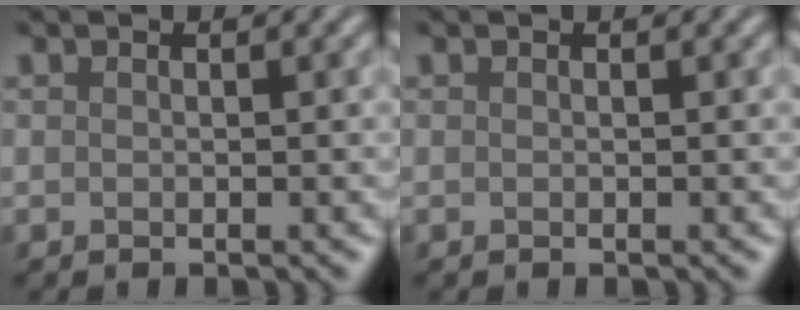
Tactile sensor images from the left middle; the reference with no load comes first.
{"total": 0.0}